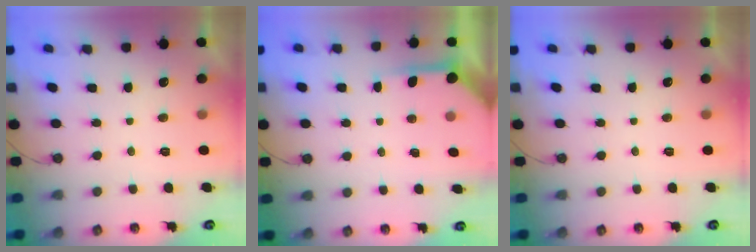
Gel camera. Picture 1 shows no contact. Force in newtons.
{"total": 5.7, "press": 5.6, "slide": 0.5}
{"total": 0.0}